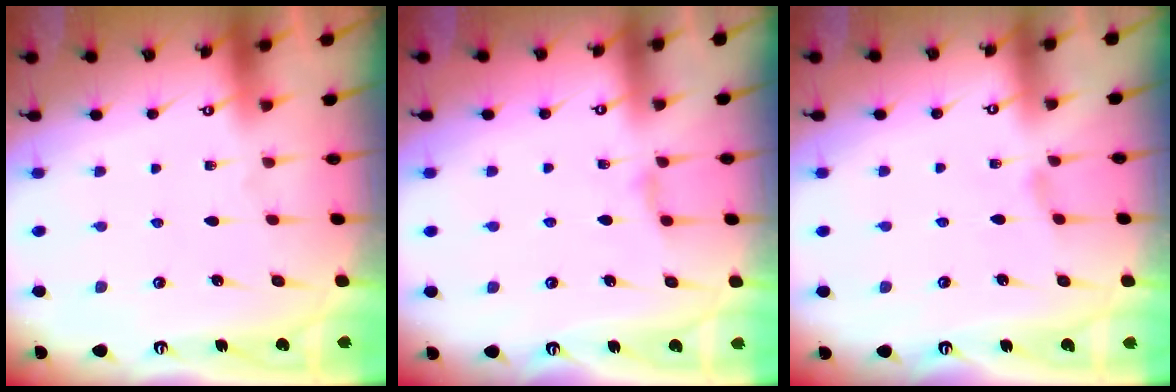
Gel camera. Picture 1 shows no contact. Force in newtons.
{"total": 3.8, "press": 3.8, "slide": 0.5}
{"total": 1.8, "press": 1.8, "slide": 0.4}